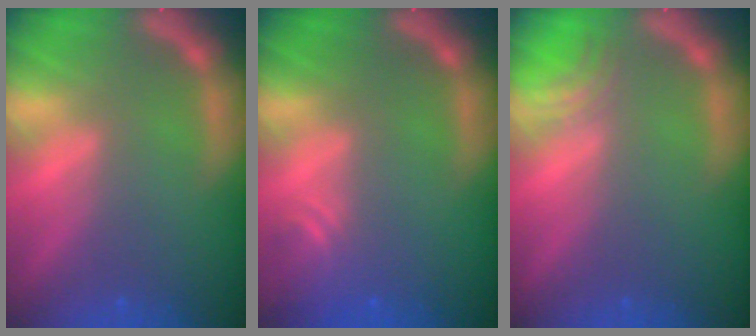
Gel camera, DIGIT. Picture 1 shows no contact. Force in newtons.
{"total": 2.4}
{"total": 2.0}